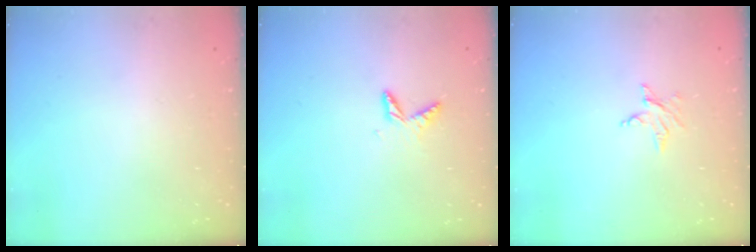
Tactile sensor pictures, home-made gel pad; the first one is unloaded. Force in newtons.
{"total": 5.4, "press": 5.3, "slide": 0.5}
{"total": 2.5, "press": 2.5, "slide": 0.4}